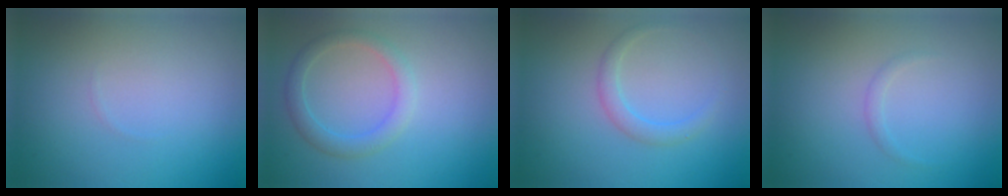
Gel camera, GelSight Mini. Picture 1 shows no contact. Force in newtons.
{"total": 2.4, "press": 2.4, "slide": 0.1}
{"total": 1.7, "press": 1.7, "slide": 0.1}
{"total": 0.6, "press": 0.6, "slide": 0.1}